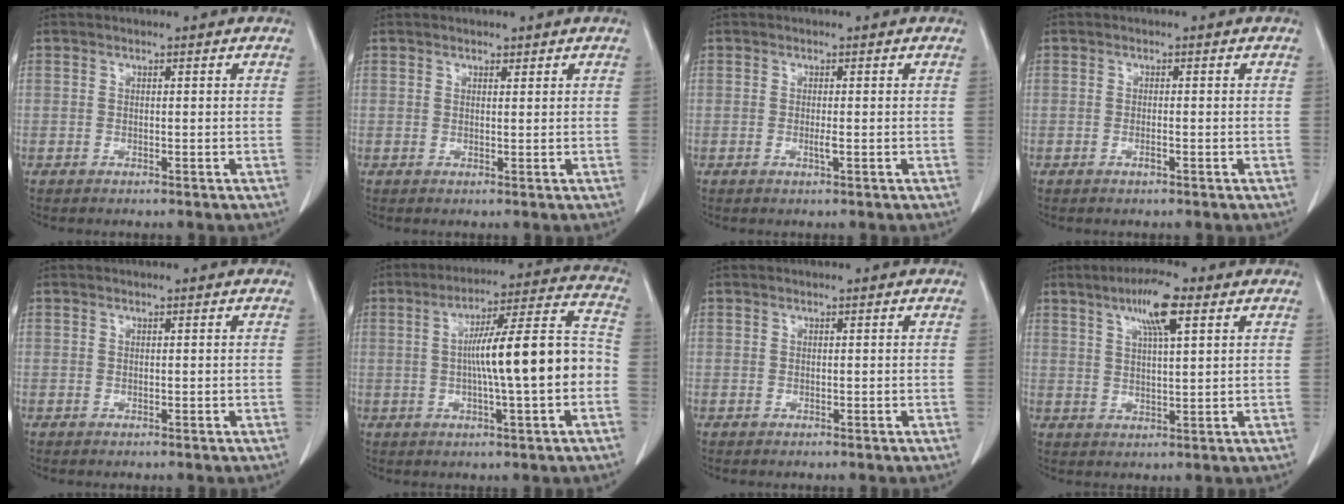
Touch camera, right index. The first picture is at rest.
{"total": 0.6, "force": [0.4, 0.4, 0.2], "torque": [0.000, -0.003, 0.003]}
{"total": 1.2, "force": [-0.4, 0.1, 1.1], "torque": [-0.021, -0.002, -0.007]}
{"total": 1.0, "force": [-0.6, 0.0, 0.8], "torque": [-0.016, 0.000, -0.011]}
{"total": 0.0}
{"total": 14.9, "force": [-1.7, 1.1, 14.7], "torque": [-0.228, 0.025, -0.029]}
{"total": 0.0}
{"total": 7.3, "force": [3.8, 1.0, 6.1], "torque": [-0.111, 0.007, 0.064]}